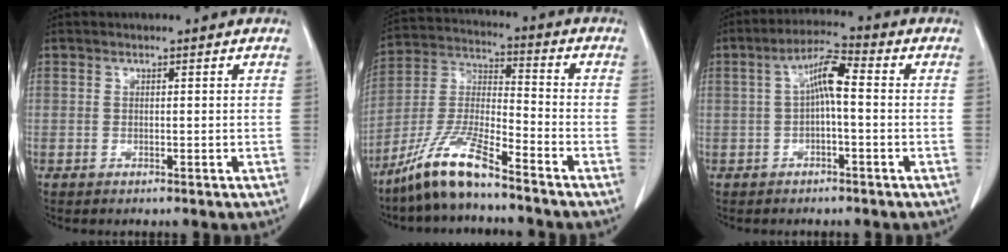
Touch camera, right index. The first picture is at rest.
{"total": 11.2, "force": [-8.5, 0.9, 7.2], "torque": [-0.157, -0.012, -0.170]}
{"total": 5.9, "force": [0.2, 1.1, 5.8], "torque": [-0.109, 0.023, 0.002]}